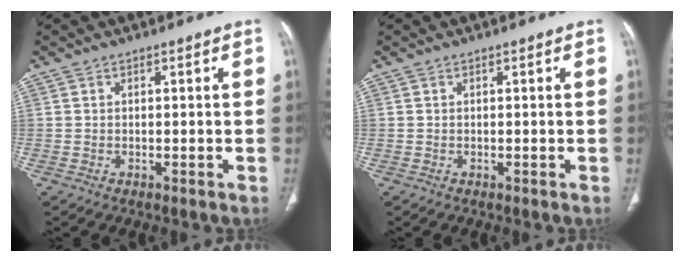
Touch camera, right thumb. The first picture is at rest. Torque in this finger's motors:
{"motor_torque": [0.01, 0.01, -0.01, -0.01, 0.00]}